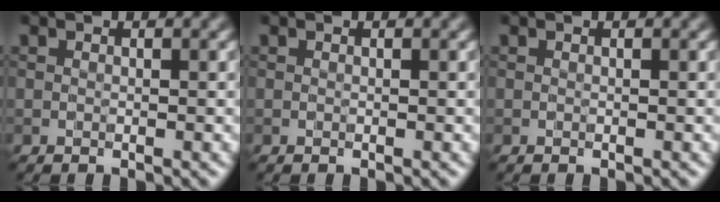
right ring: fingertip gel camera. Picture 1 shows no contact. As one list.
[{"total": 0.0}, {"total": 0.0}]